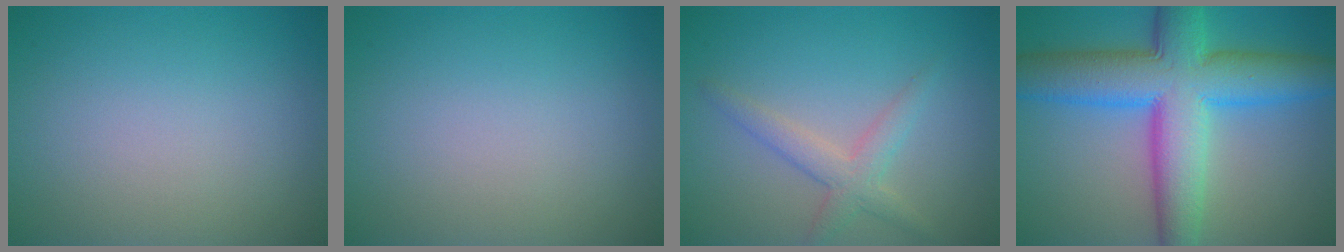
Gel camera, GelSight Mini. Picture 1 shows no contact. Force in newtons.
{"total": 0.0}
{"total": 2.6, "press": 2.6, "slide": 0.2}
{"total": 11.1, "press": 11.1, "slide": 0.4}